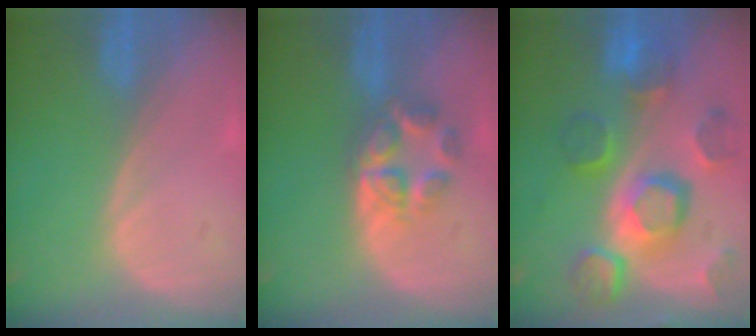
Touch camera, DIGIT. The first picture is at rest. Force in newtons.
{"total": 5.8, "press": 5.4, "slide": 2.2}
{"total": 12.1, "press": 10.5, "slide": 5.9}